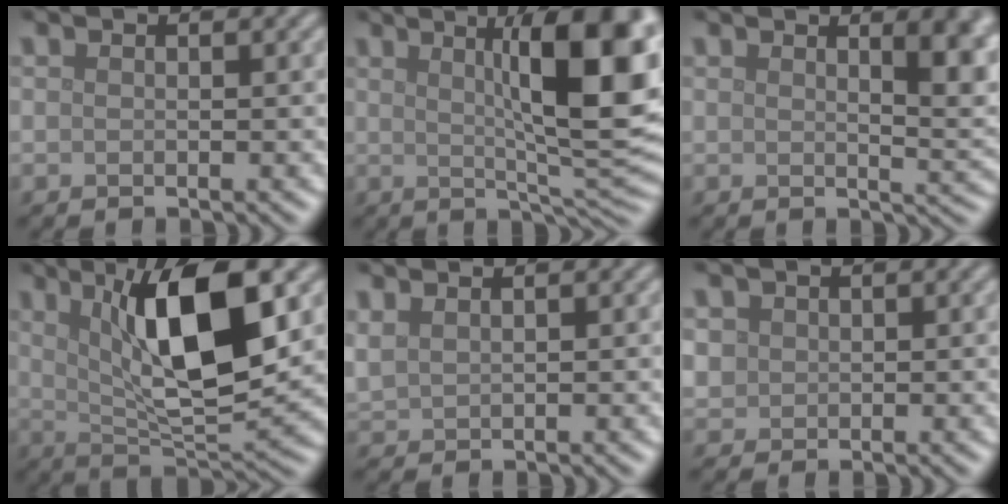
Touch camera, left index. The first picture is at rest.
{"total": 12.3, "force": [2.6, 2.9, 11.7], "torque": [-0.134, 0.003, 0.041]}
{"total": 5.0, "force": [2.1, 1.8, 4.2], "torque": [-0.038, -0.002, 0.030]}
{"total": 10.5, "force": [3.1, 3.0, 9.6], "torque": [-0.151, -0.004, 0.056]}
{"total": 1.4, "force": [1.1, 0.6, 0.6], "torque": [-0.019, 0.004, 0.031]}
{"total": 1.5, "force": [0.3, 1.4, 0.2], "torque": [-0.004, -0.004, 0.010]}